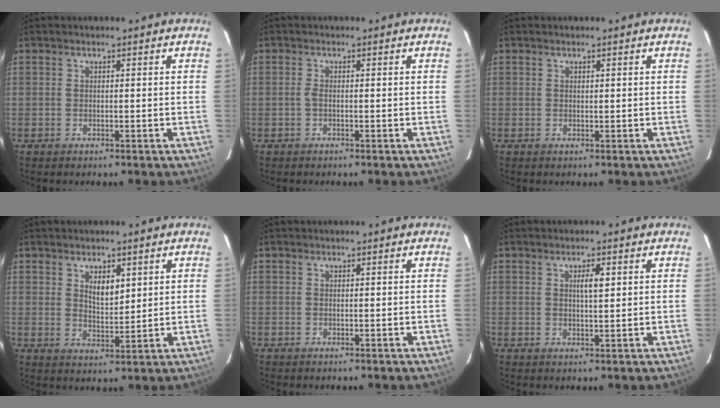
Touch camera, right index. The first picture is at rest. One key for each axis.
{"total": 0.7, "fx": -0.2, "fy": 0.1, "fz": 0.6, "tx": -0.013, "ty": 0.001, "tz": -0.006}
{"total": 0.0}
{"total": 4.2, "fx": 1.8, "fy": 1.8, "fz": 3.4, "tx": -0.059, "ty": -0.004, "tz": 0.036}
{"total": 0.0}
{"total": 2.5, "fx": 0.8, "fy": 0.4, "fz": 2.3, "tx": -0.040, "ty": 0.001, "tz": 0.012}